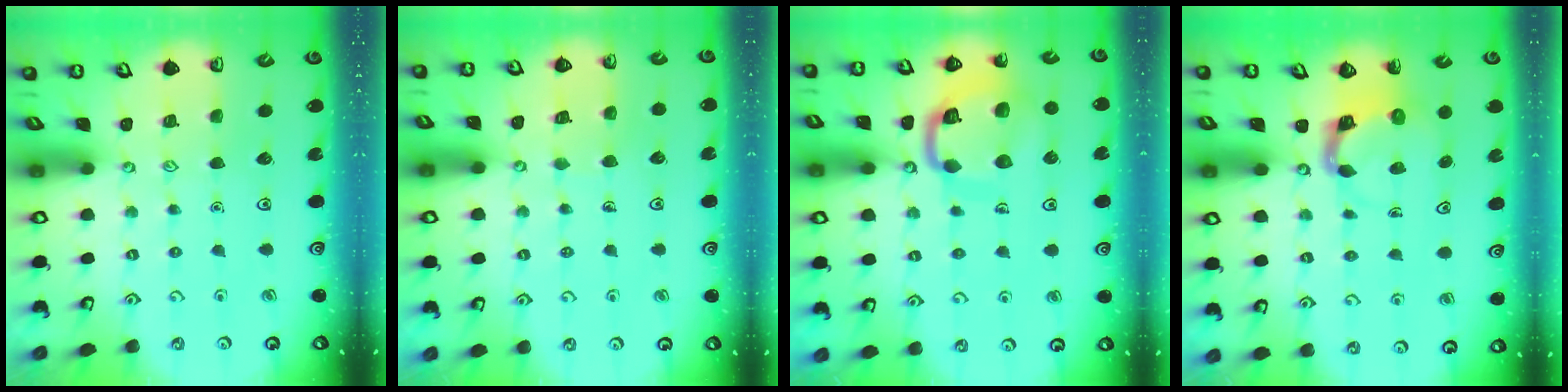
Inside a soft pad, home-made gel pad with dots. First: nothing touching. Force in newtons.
{"total": 5.9, "press": 5.9, "slide": 0.5}
{"total": 14.0, "press": 13.9, "slide": 1.4}
{"total": 3.7, "press": 3.7, "slide": 0.4}